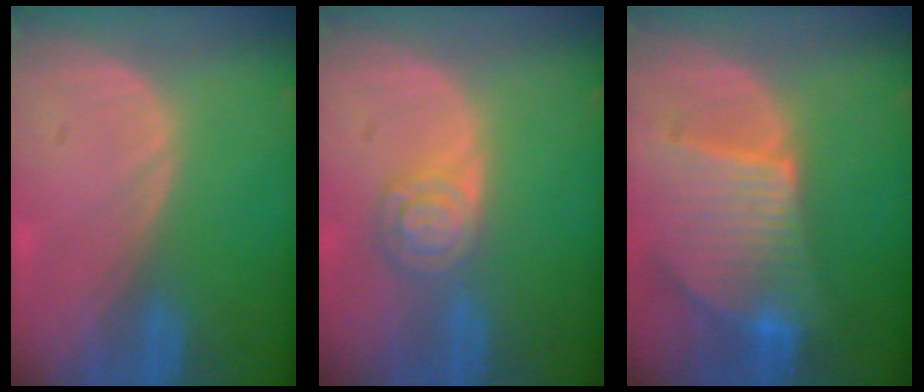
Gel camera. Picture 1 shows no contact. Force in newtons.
{"total": 5.3, "press": 4.7, "slide": 2.6}
{"total": 9.4, "press": 8.2, "slide": 4.6}